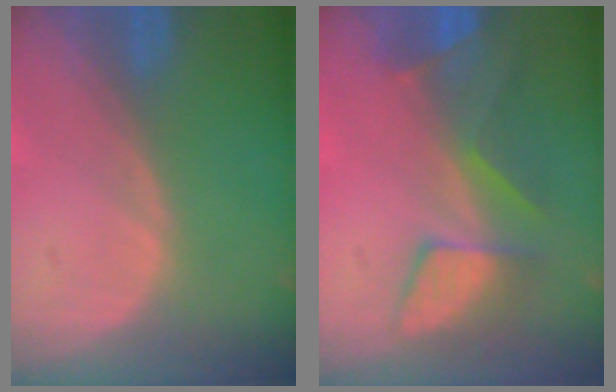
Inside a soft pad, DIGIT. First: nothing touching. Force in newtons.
{"total": 7.4, "press": 7.2, "slide": 1.7}